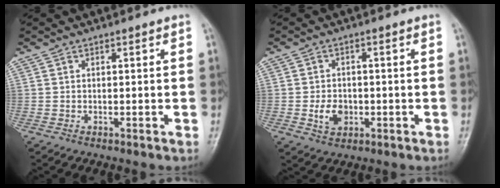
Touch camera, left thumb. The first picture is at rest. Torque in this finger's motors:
{"motor_torque": [-0.58, 0.22, 0.31, -0.24, 0.01]}